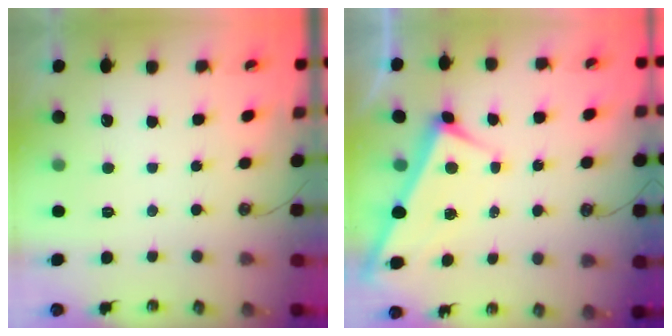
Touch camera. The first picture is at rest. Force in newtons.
{"total": 3.1, "press": 3.1, "slide": 0.0}